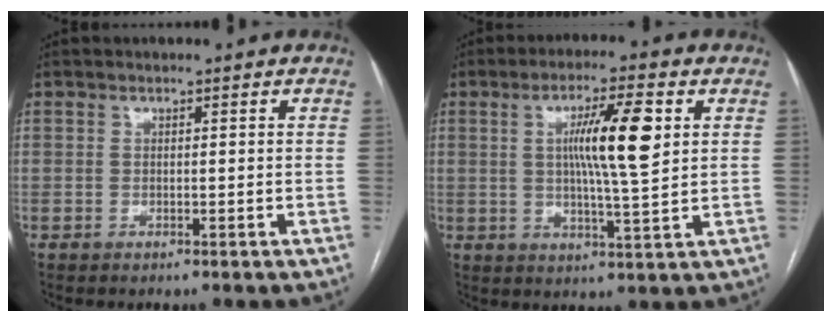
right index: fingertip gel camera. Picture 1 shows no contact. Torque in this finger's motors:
{"motor_torque": [0.34, 0.12, 0.64, 0.09]}